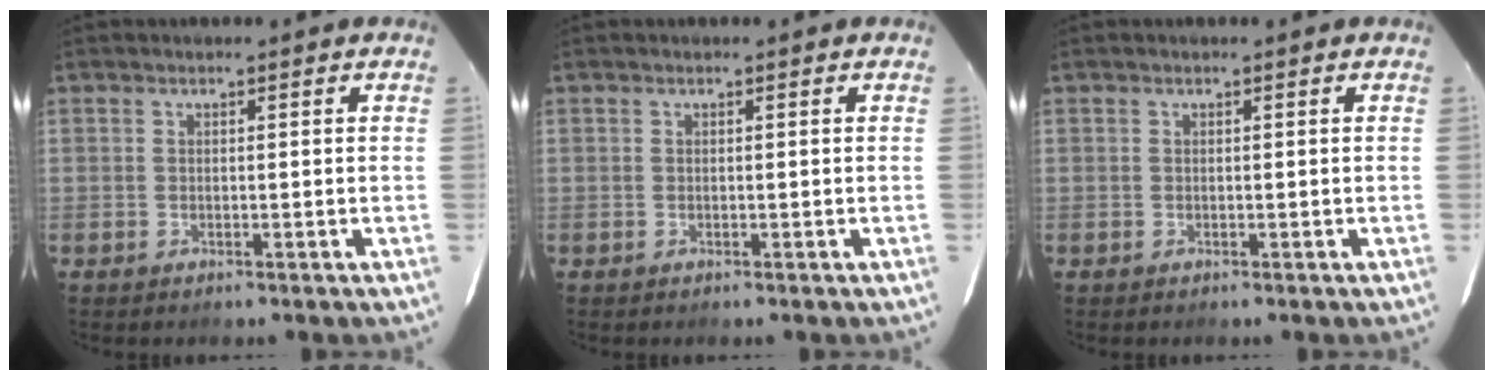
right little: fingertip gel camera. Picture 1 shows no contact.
{"total": 0.0}
{"total": 0.0}